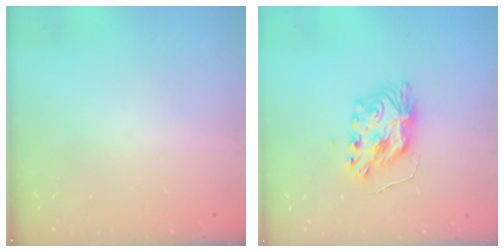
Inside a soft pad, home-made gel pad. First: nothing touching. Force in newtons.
{"total": 9.4, "press": 9.4, "slide": 0.9}